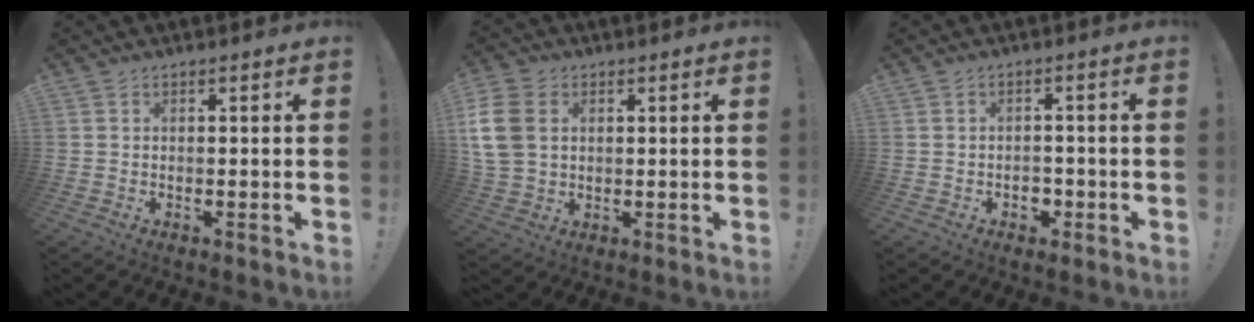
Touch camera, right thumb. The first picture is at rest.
{"total": 12.0, "force": [3.3, 8.9, 7.3], "torque": [-0.157, -0.002, 0.065]}
{"total": 3.1, "force": [-1.2, 2.6, 1.3], "torque": [-0.021, 0.000, -0.022]}